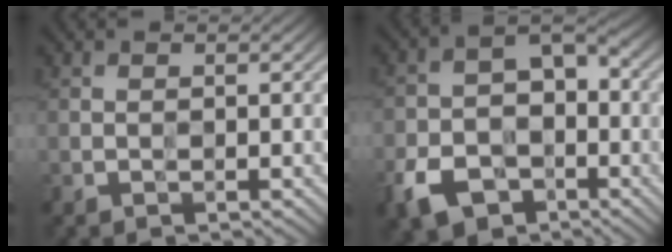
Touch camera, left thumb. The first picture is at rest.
{"total": 9.7, "force": [-4.7, 6.5, 5.5], "torque": [-0.108, -0.018, -0.097]}